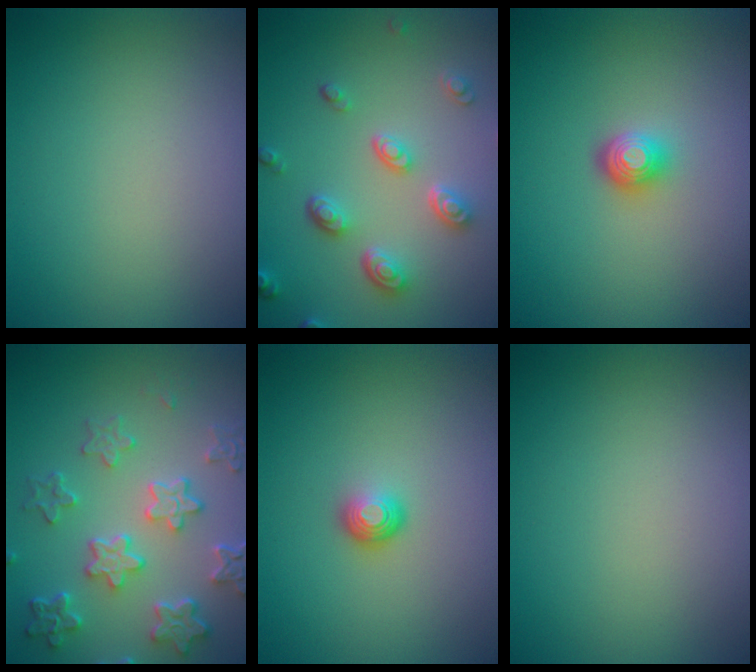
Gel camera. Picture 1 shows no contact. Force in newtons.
{"total": 4.2, "press": 3.4, "slide": 2.5}
{"total": 2.0, "press": 1.4, "slide": 1.4}
{"total": 6.0, "press": 4.6, "slide": 4.0}
{"total": 1.7, "press": 1.2, "slide": 1.2}
{"total": 0.0}